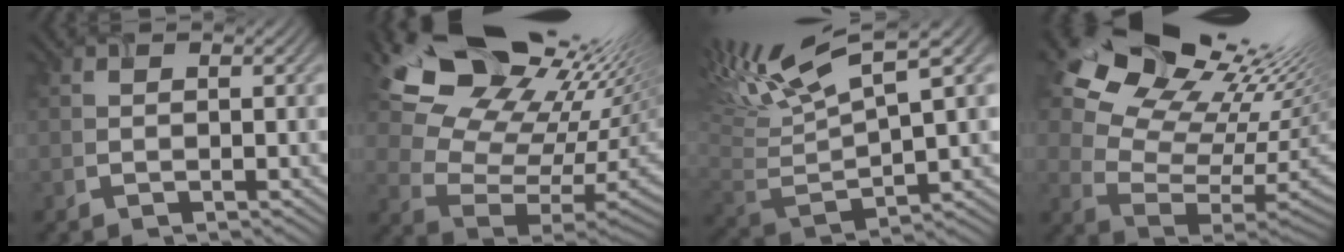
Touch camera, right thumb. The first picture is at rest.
{"total": 18.7, "force": [12.8, 9.0, 10.4], "torque": [-0.200, 0.017, 0.214]}
{"total": 13.8, "force": [7.6, 4.0, 10.8], "torque": [-0.243, 0.028, 0.138]}
{"total": 18.8, "force": [11.3, 10.1, 11.1], "torque": [-0.180, 0.020, 0.191]}